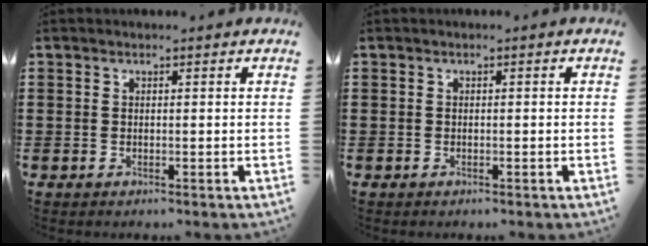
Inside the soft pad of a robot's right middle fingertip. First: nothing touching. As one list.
[{"total": 0.0}]